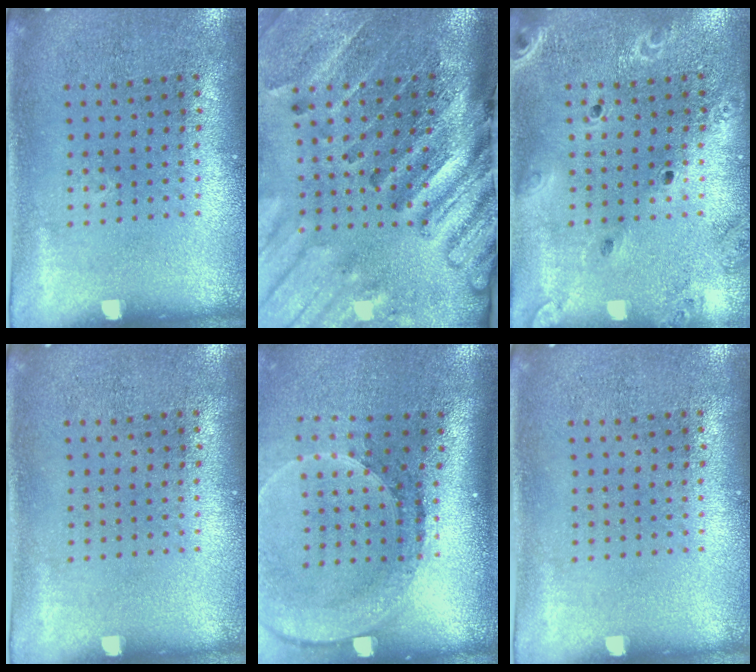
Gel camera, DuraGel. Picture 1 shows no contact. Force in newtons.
{"total": 4.4, "press": 3.2, "slide": 3.0}
{"total": 1.9, "press": 1.8, "slide": 0.7}
{"total": 0.0}
{"total": 2.6, "press": 1.9, "slide": 1.8}
{"total": 0.0}